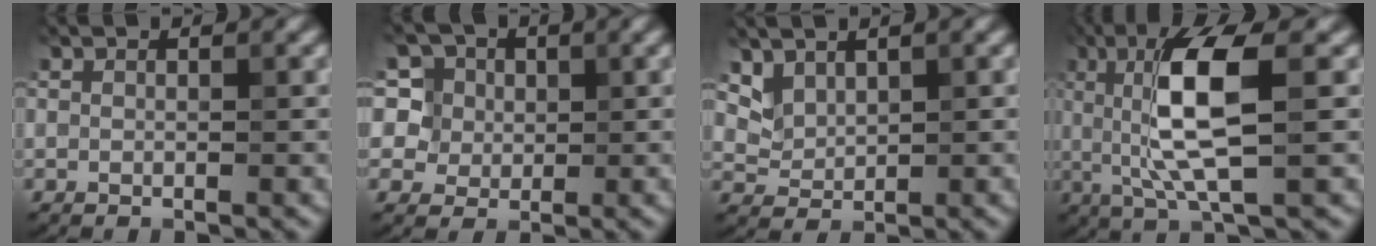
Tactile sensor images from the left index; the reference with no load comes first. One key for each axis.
{"total": 13.2, "fx": 7.6, "fy": 9.1, "fz": 5.9, "tx": -0.140, "ty": 0.041, "tz": 0.108}
{"total": 2.7, "fx": 2.1, "fy": 1.4, "fz": 0.8, "tx": -0.025, "ty": -0.009, "tz": 0.059}
{"total": 7.8, "fx": 0.9, "fy": 1.9, "fz": 7.6, "tx": -0.146, "ty": -0.004, "tz": 0.020}